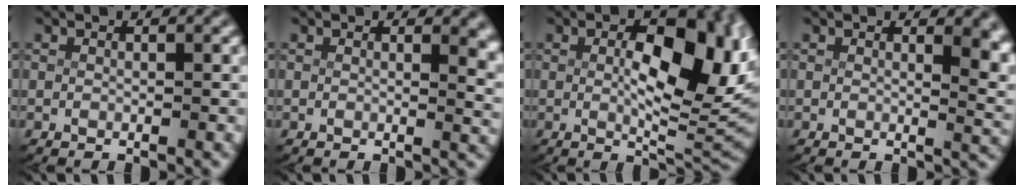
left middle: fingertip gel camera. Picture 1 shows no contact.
{"total": 2.1, "force": [1.3, 0.6, 1.5], "torque": [-0.009, -0.013, 0.018]}
{"total": 11.2, "force": [2.0, 4.8, 9.9], "torque": [-0.122, -0.012, 0.029]}
{"total": 3.3, "force": [1.4, 1.1, 2.8], "torque": [-0.019, -0.017, 0.023]}